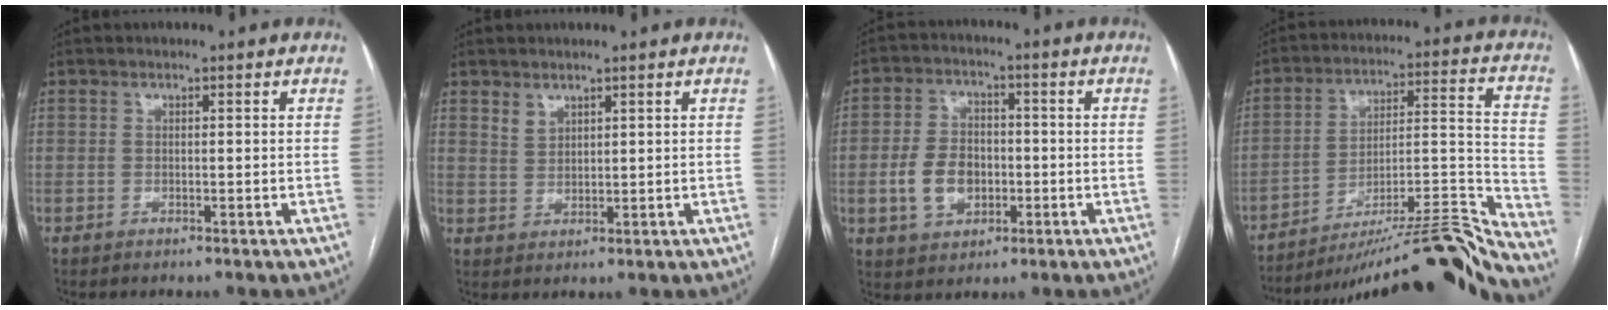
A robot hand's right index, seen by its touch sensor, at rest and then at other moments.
{"total": 2.3, "force": [1.8, 1.2, 0.7], "torque": [-0.011, 0.000, 0.040]}
{"total": 8.0, "force": [-1.5, 5.6, 5.5], "torque": [-0.115, 0.014, -0.022]}
{"total": 24.4, "force": [-22.8, -1.0, 8.9], "torque": [-0.066, 0.018, -0.327]}